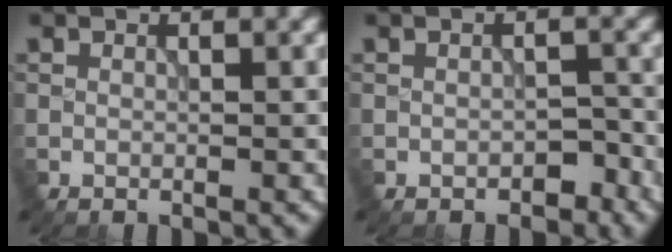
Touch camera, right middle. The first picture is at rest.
{"total": 1.8, "force": [-1.3, 0.9, 0.9], "torque": [-0.012, -0.001, -0.015]}